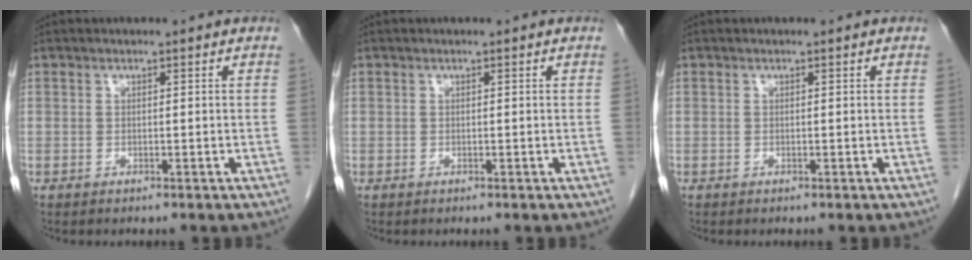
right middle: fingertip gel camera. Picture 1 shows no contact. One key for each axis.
{"total": 0.0}
{"total": 0.0}